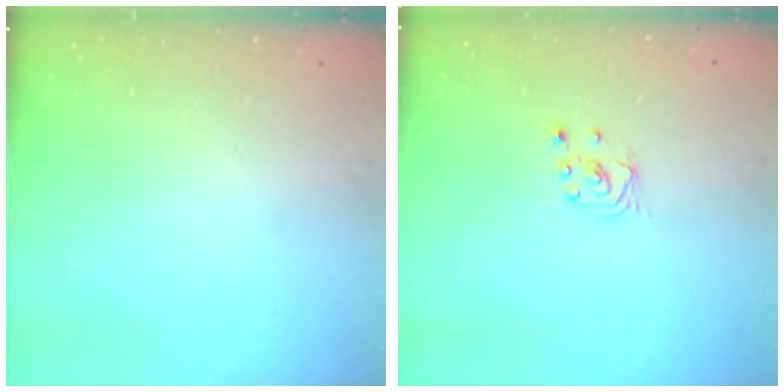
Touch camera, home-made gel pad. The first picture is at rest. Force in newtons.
{"total": 1.7, "press": 1.6, "slide": 0.1}